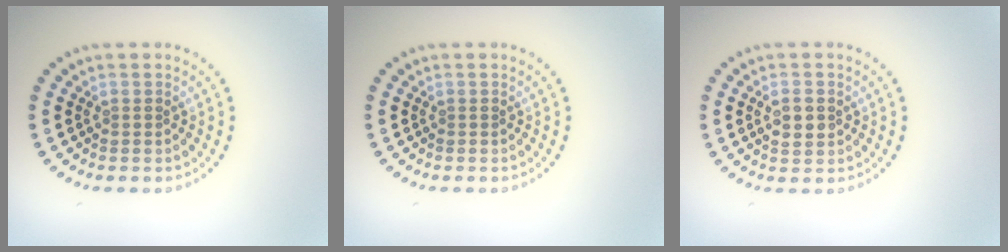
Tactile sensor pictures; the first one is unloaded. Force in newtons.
{"total": 0.0}
{"total": 2.0, "press": 1.9, "slide": 0.3}